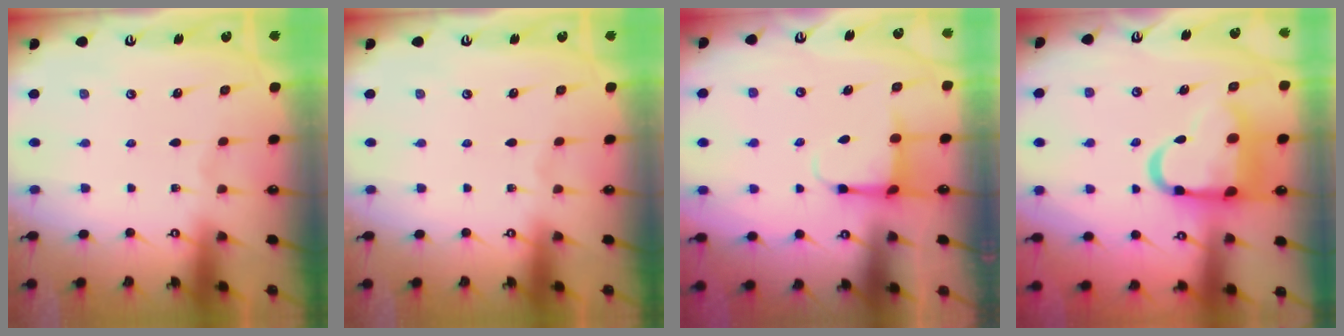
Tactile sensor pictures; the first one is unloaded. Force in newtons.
{"total": 0.0}
{"total": 4.0, "press": 3.8, "slide": 1.3}
{"total": 14.7, "press": 14.6, "slide": 1.6}